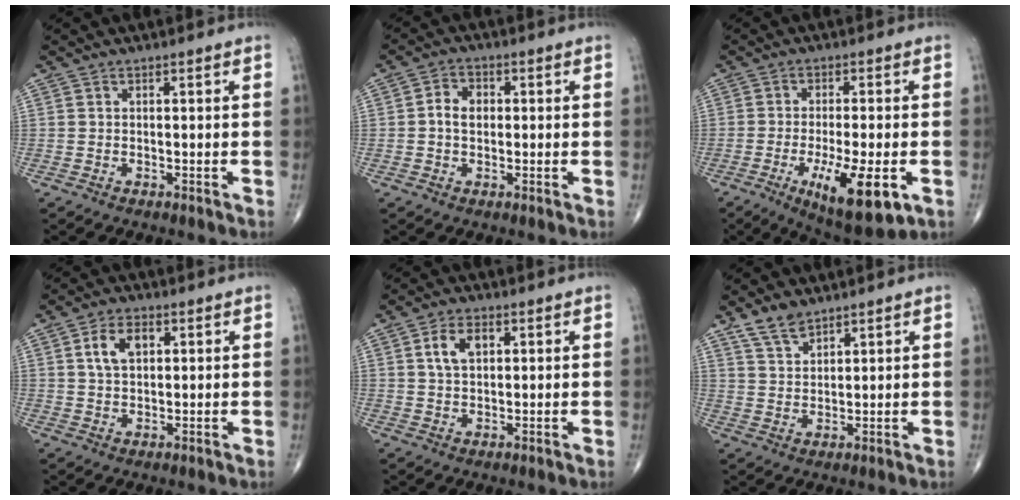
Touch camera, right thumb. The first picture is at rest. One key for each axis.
{"total": 4.1, "fx": 0.1, "fy": 3.1, "fz": 2.7, "tx": -0.040, "ty": 0.012, "tz": -0.005}
{"total": 12.9, "fx": -4.4, "fy": 3.6, "fz": 11.6, "tx": -0.188, "ty": -0.014, "tz": -0.062}
{"total": 5.8, "fx": 1.8, "fy": 3.5, "fz": 4.3, "tx": -0.072, "ty": 0.004, "tz": 0.031}
{"total": 5.3, "fx": 1.6, "fy": 3.2, "fz": 3.9, "tx": -0.067, "ty": 0.003, "tz": 0.029}
{"total": 4.9, "fx": 3.8, "fy": 2.3, "fz": 2.1, "tx": -0.028, "ty": -0.020, "tz": 0.078}